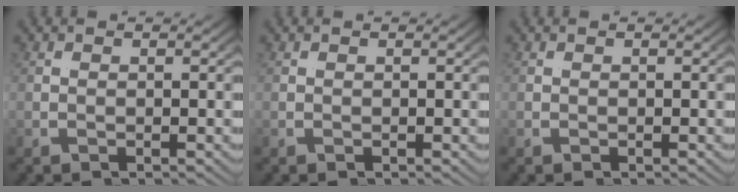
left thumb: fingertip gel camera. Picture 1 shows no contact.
{"total": 0.0}
{"total": 0.0}